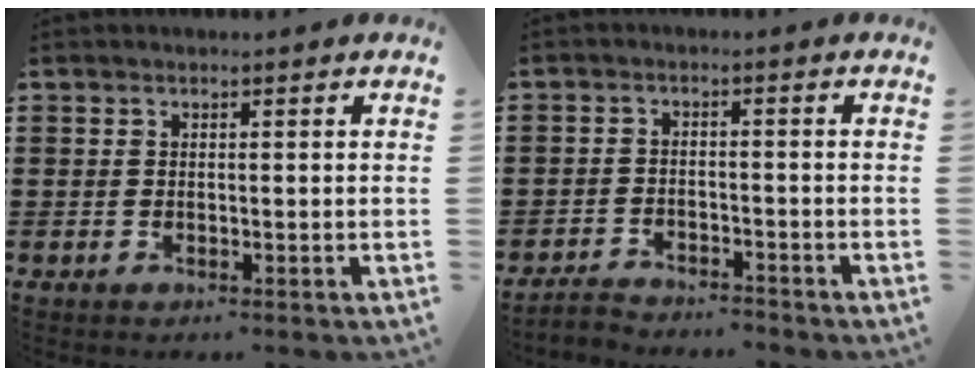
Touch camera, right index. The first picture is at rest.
{"total": 2.8, "force": [-2.8, 0.2, -0.2], "torque": [-0.006, -0.001, -0.060]}